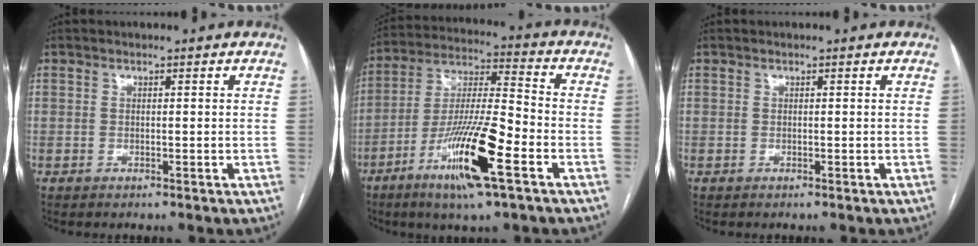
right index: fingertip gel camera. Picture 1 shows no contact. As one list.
[{"total": 16.0, "force": [-7.3, 1.4, 14.2], "torque": [-0.275, -0.017, -0.131]}, {"total": 0.0}]